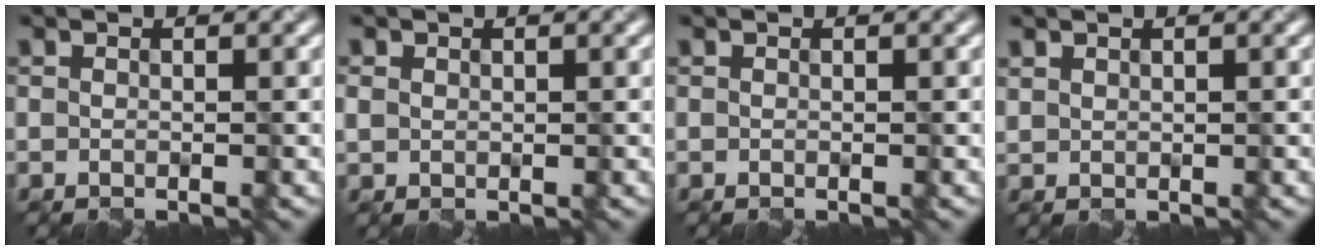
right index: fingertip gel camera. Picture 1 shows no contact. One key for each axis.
{"total": 0.6, "fx": 0.3, "fy": 0.3, "fz": -0.4, "tx": -0.009, "ty": 0.005, "tz": 0.013}
{"total": 0.0}
{"total": 1.1, "fx": 0.5, "fy": -0.4, "fz": -0.8, "tx": -0.003, "ty": 0.004, "tz": 0.018}